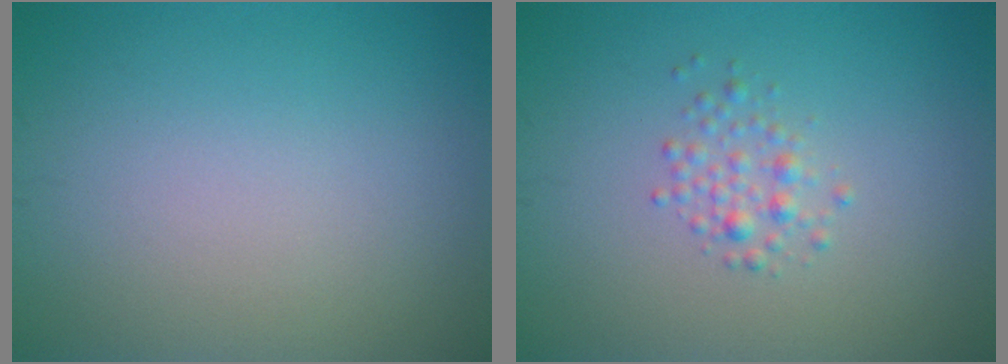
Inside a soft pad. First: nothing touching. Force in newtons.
{"total": 1.6, "press": 1.6, "slide": 0.0}